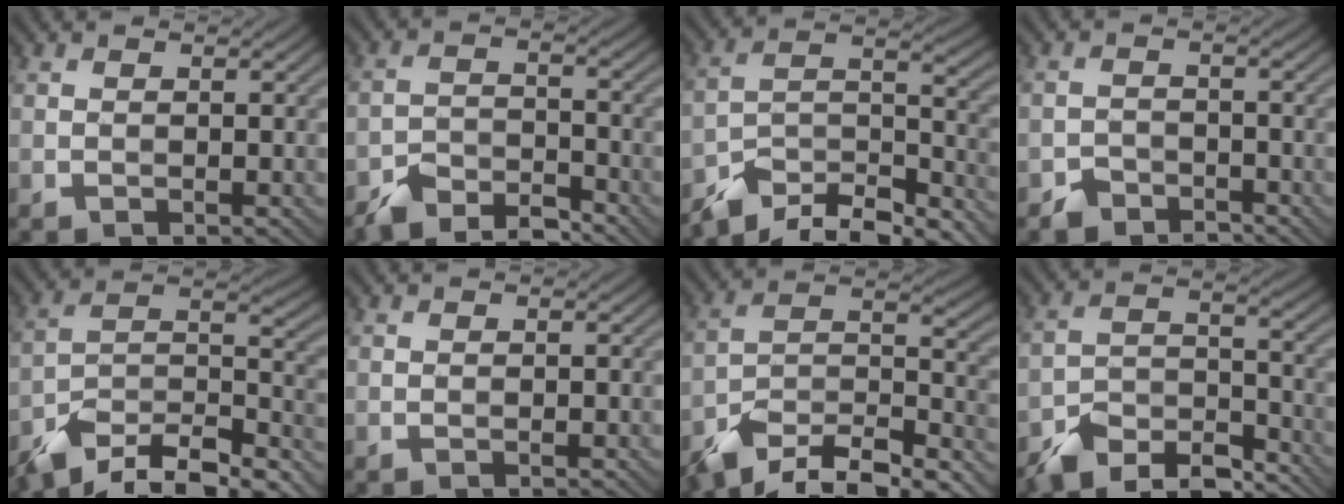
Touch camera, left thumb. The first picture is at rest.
{"total": 5.2, "force": [-4.6, 1.7, 1.7], "torque": [-0.027, -0.003, -0.092]}
{"total": 10.4, "force": [-8.5, 3.5, 4.9], "torque": [-0.084, 0.000, -0.153]}
{"total": 2.5, "force": [-2.1, 1.3, 0.2], "torque": [0.003, 0.005, -0.042]}
{"total": 12.5, "force": [-9.8, 4.7, 6.1], "torque": [-0.115, -0.002, -0.170]}
{"total": 0.0}
{"total": 12.5, "force": [-9.7, 4.5, 6.4], "torque": [-0.121, -0.003, -0.173]}
{"total": 9.6, "force": [-8.2, 3.4, 3.7], "torque": [-0.058, -0.002, -0.151]}